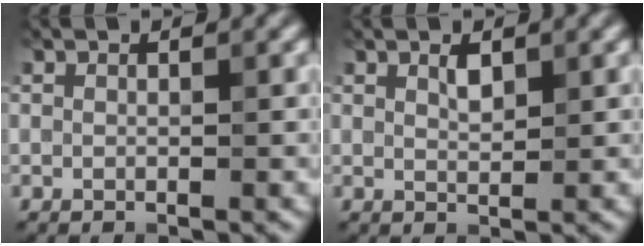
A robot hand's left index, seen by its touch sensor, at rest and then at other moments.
{"total": 1.2, "force": [0.8, 0.5, 0.8], "torque": [-0.018, 0.000, 0.014]}